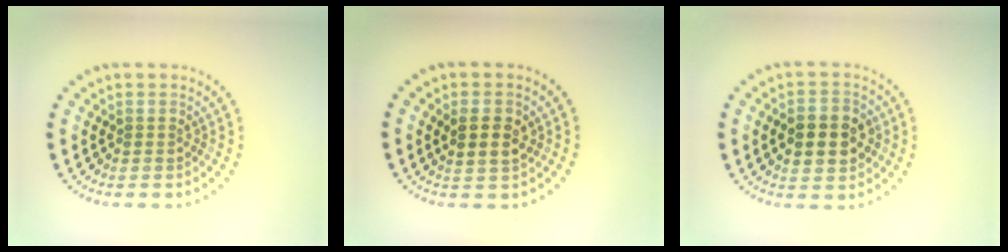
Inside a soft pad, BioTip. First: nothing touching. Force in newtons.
{"total": 2.6, "press": 2.5, "slide": 0.7}
{"total": 4.6, "press": 4.6, "slide": 0.3}